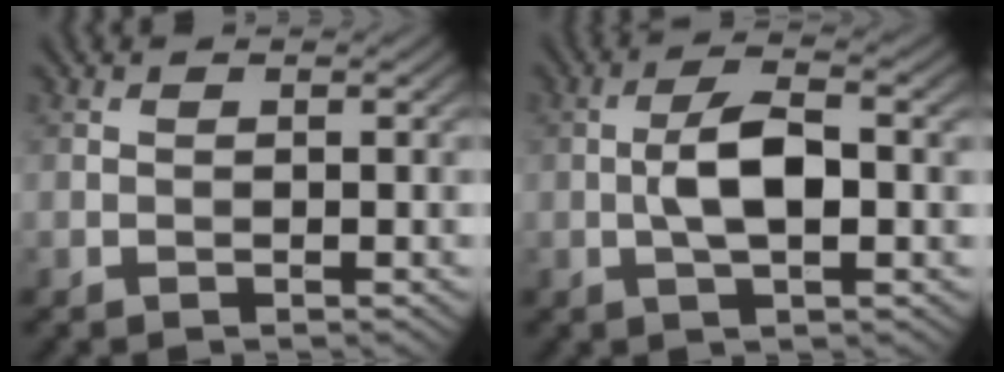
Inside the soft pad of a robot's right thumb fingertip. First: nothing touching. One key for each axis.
{"total": 6.2, "fx": -0.4, "fy": 2.1, "fz": 5.8, "tx": -0.116, "ty": 0.007, "tz": -0.012}